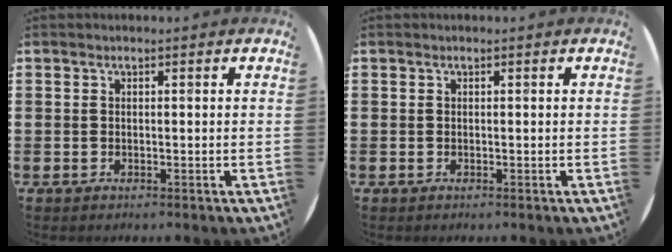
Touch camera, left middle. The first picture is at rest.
{"total": 0.0}